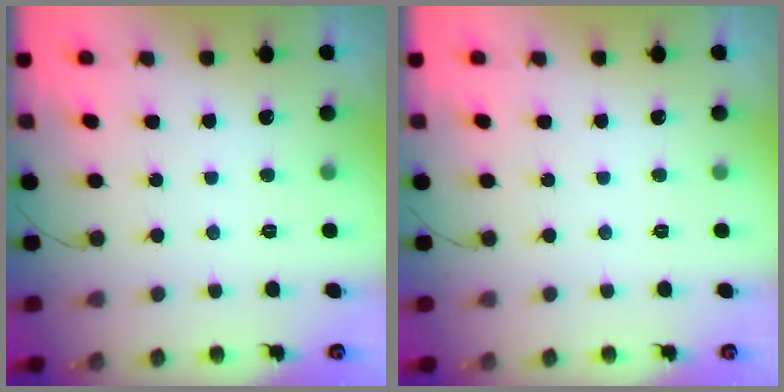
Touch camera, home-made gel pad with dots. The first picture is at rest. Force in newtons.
{"total": 0.0}